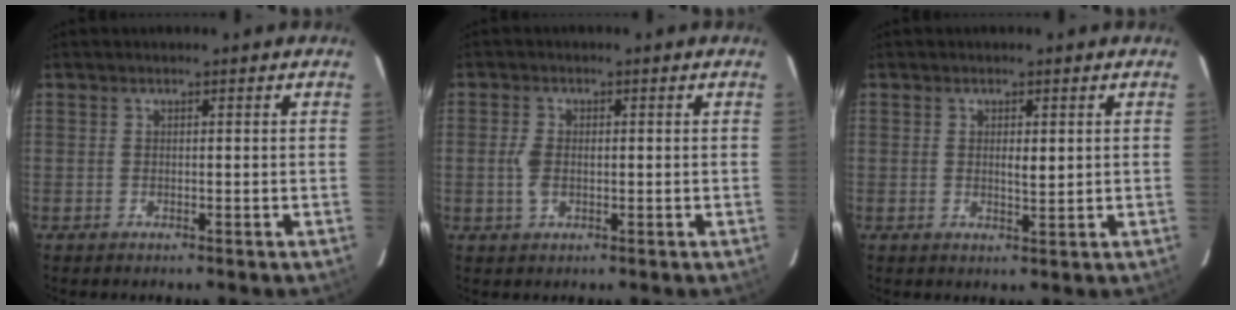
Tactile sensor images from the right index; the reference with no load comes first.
{"total": 3.2, "force": [-0.3, 1.8, 2.7], "torque": [-0.065, 0.008, -0.003]}
{"total": 2.2, "force": [0.4, 0.6, 2.1], "torque": [-0.034, -0.003, 0.008]}